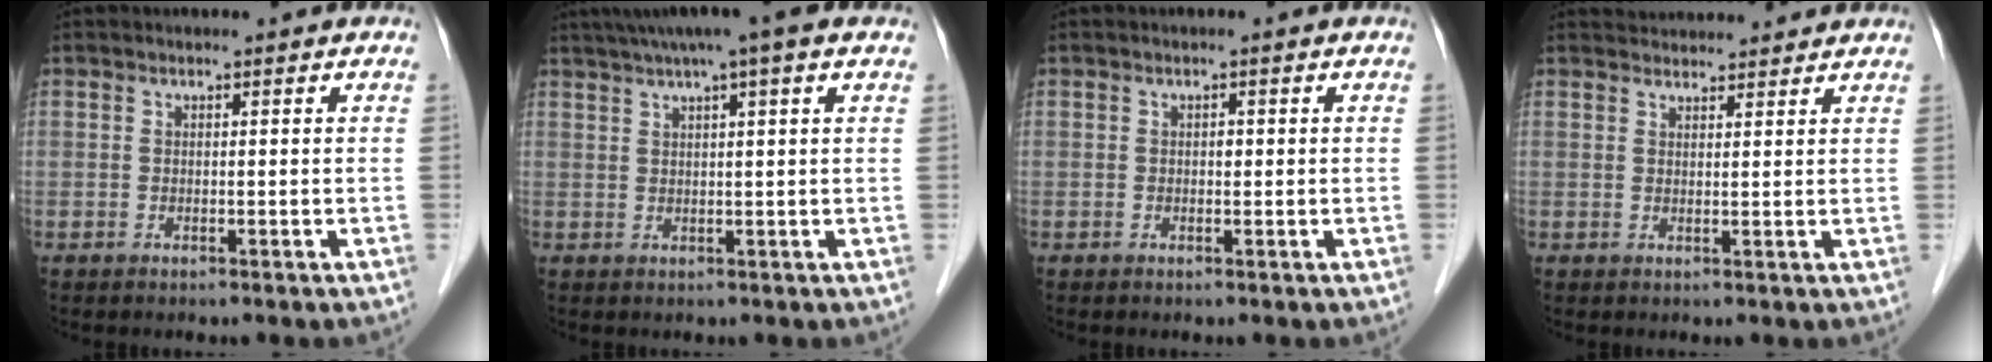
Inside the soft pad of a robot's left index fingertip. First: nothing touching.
{"total": 8.7, "force": [5.8, 0.1, 6.6], "torque": [-0.106, 0.033, 0.082]}
{"total": 0.7, "force": [-0.3, 0.4, 0.5], "torque": [-0.005, -0.002, -0.007]}
{"total": 6.5, "force": [6.4, 1.0, 0.9], "torque": [-0.012, 0.030, 0.080]}